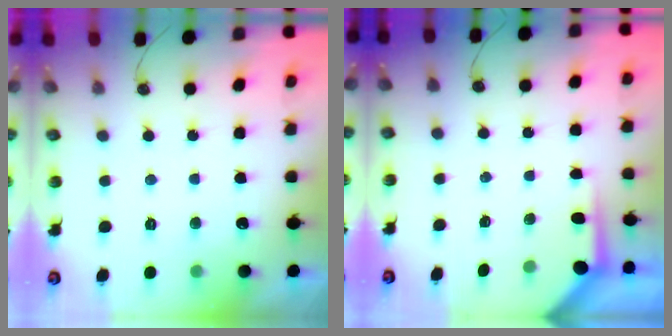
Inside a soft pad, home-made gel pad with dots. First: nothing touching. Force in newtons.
{"total": 3.4, "press": 3.4, "slide": 0.3}